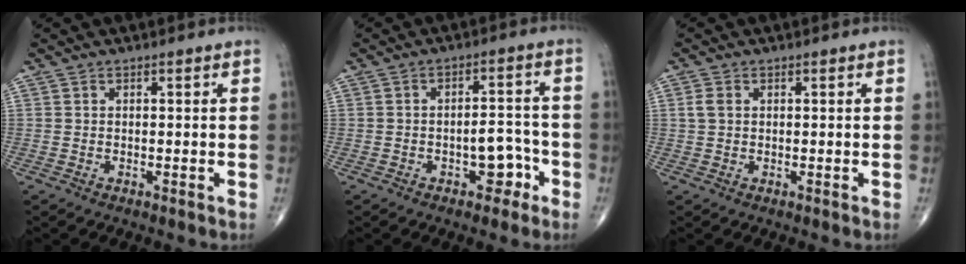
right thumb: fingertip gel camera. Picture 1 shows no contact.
{"total": 6.0, "force": [-2.8, 3.3, 4.1], "torque": [-0.035, 0.035, -0.040]}
{"total": 1.9, "force": [0.4, 1.3, 1.3], "torque": [-0.032, 0.006, 0.009]}